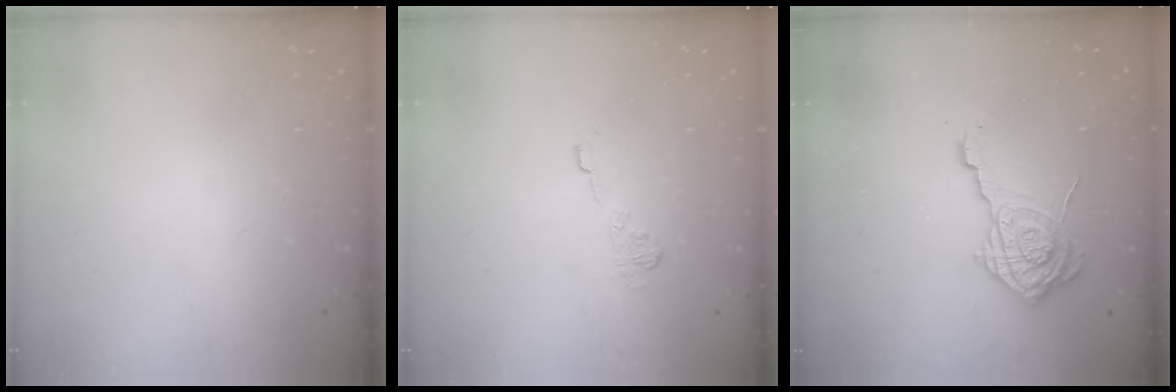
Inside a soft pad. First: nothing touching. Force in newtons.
{"total": 8.0, "press": 7.9, "slide": 1.0}
{"total": 14.4, "press": 14.4, "slide": 0.9}